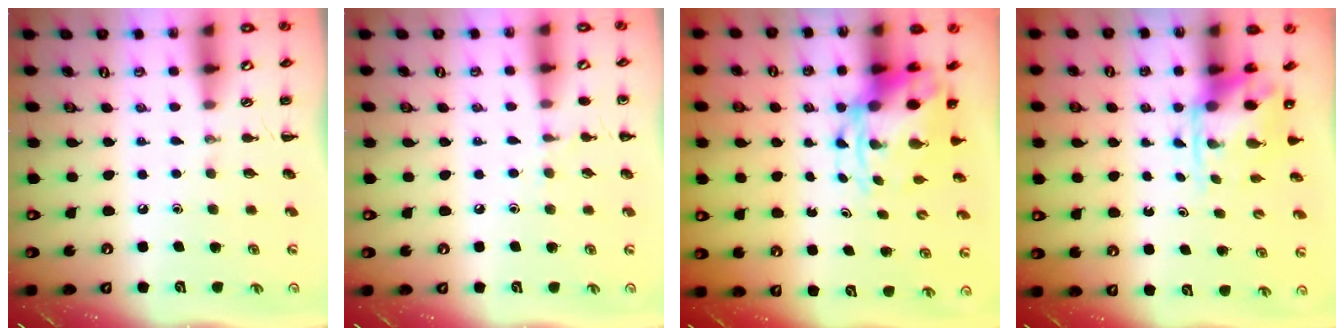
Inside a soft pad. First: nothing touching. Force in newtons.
{"total": 5.5, "press": 5.2, "slide": 1.8}
{"total": 6.6, "press": 6.3, "slide": 2.0}
{"total": 4.3, "press": 4.2, "slide": 0.9}